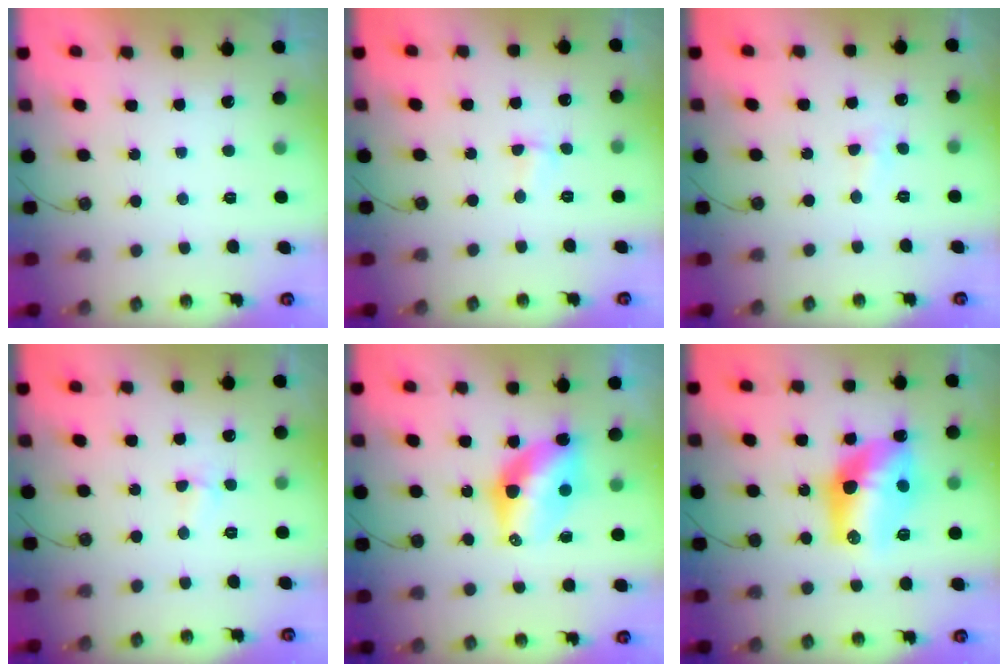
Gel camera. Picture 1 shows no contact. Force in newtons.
{"total": 1.7, "press": 1.5, "slide": 0.8}
{"total": 2.4, "press": 2.4, "slide": 0.5}
{"total": 3.7, "press": 3.7, "slide": 0.5}
{"total": 10.5, "press": 10.5, "slide": 1.0}
{"total": 15.0, "press": 14.9, "slide": 1.2}